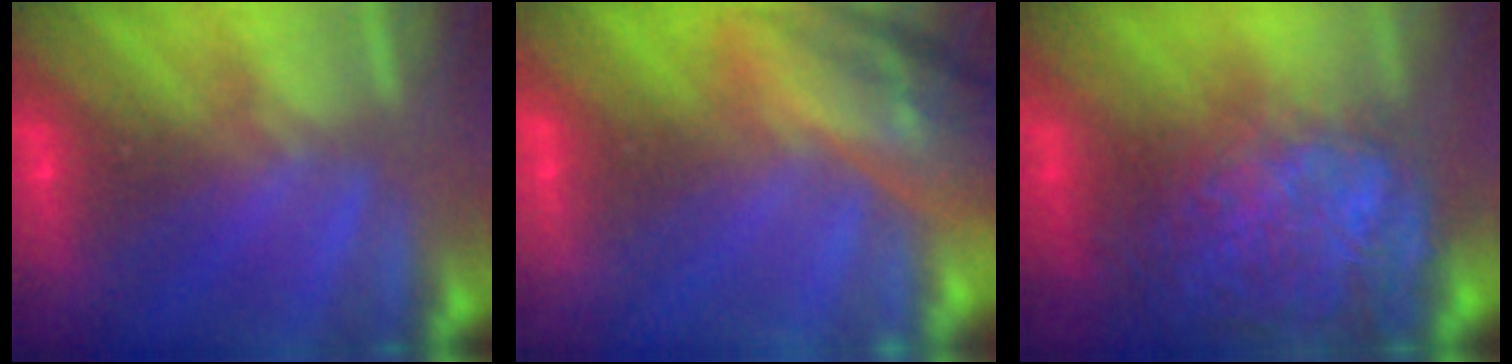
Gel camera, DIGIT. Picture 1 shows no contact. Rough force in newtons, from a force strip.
{"total": 7.4}
{"total": 8.9}